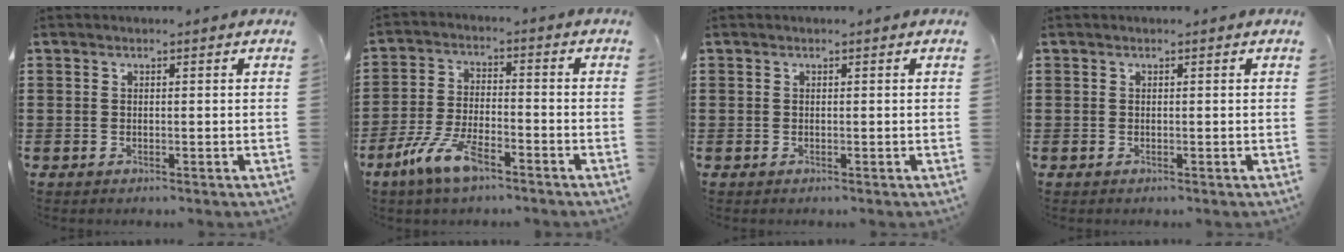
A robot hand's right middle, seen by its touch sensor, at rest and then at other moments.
{"total": 8.4, "force": [-5.2, 2.8, 5.9], "torque": [-0.131, -0.002, -0.099]}
{"total": 0.0}
{"total": 0.0}